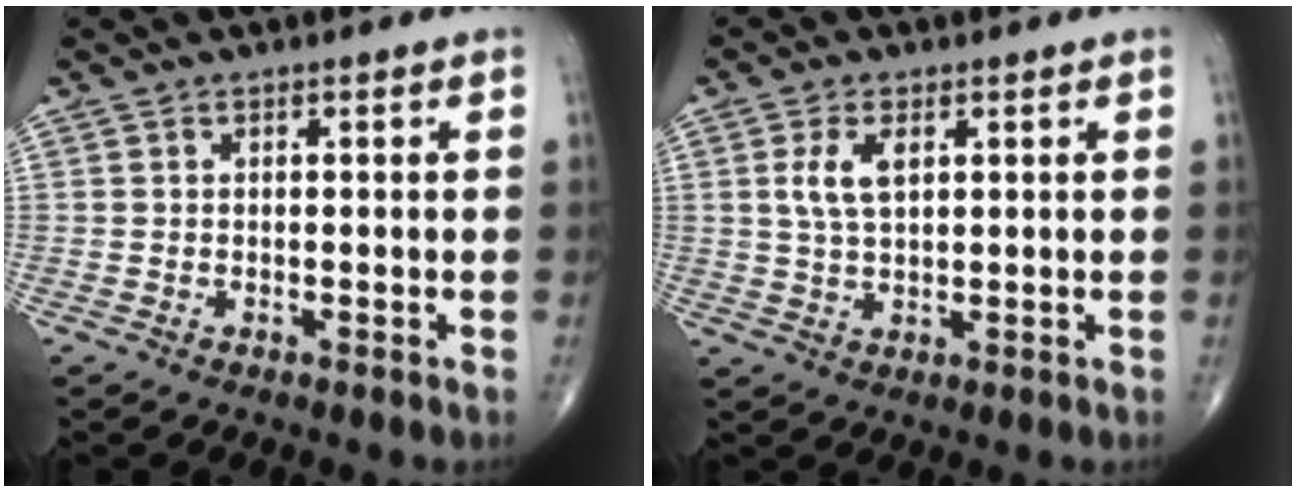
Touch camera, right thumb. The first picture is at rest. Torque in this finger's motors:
{"motor_torque": [0.48, 0.50, 0.40, -0.05, 0.01]}